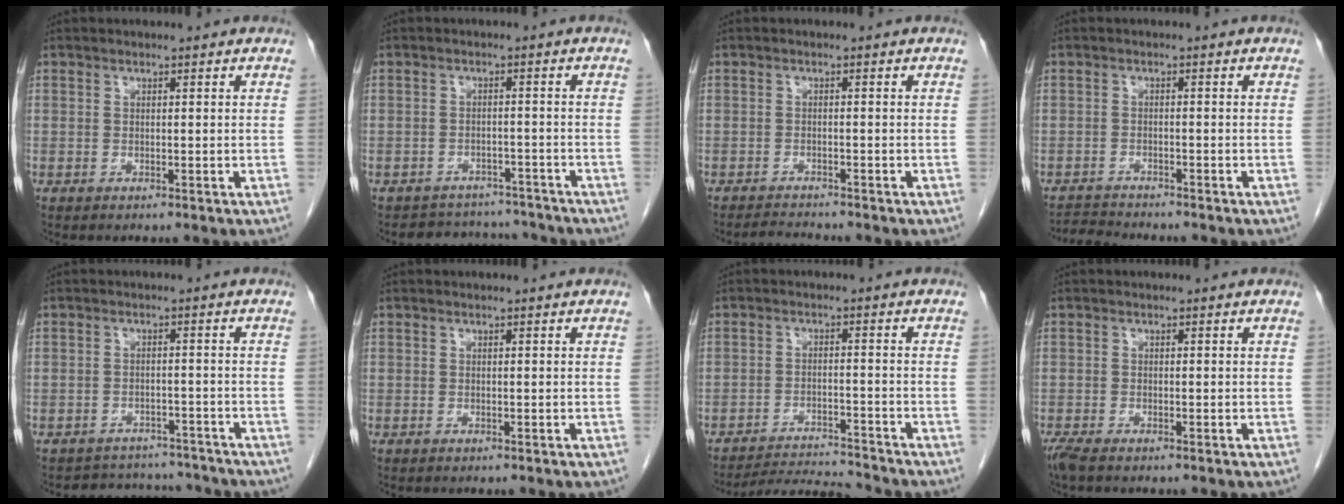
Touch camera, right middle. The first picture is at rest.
{"total": 7.1, "force": [-6.7, 2.6, -0.3], "torque": [0.015, 0.021, -0.083]}
{"total": 2.5, "force": [-2.4, -0.3, 0.1], "torque": [-0.008, -0.015, -0.040]}
{"total": 3.2, "force": [-3.1, -0.4, -0.1], "torque": [0.001, -0.017, -0.055]}
{"total": 7.6, "force": [-7.2, 2.6, -0.1], "torque": [0.010, 0.022, -0.088]}
{"total": 0.0}
{"total": 7.2, "force": [-7.2, -0.7, -0.3], "torque": [0.003, -0.006, -0.123]}
{"total": 2.0, "force": [-1.6, 0.4, 1.2], "torque": [-0.031, -0.009, -0.033]}